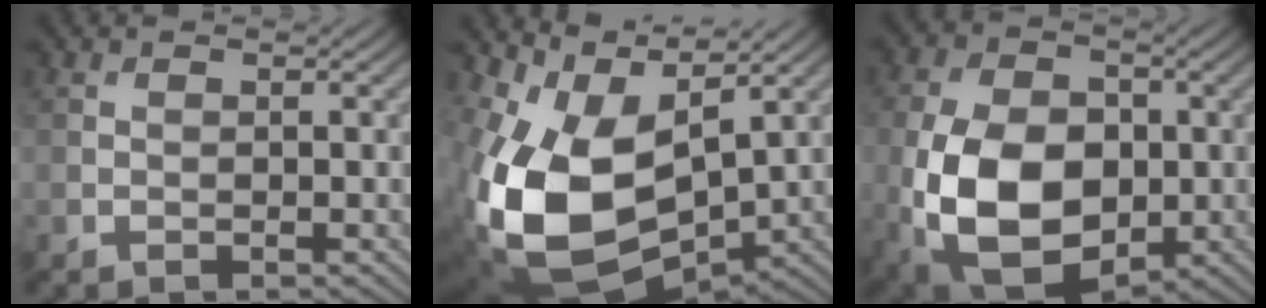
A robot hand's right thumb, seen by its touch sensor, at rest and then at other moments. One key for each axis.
{"total": 13.7, "fx": 0.5, "fy": 8.8, "fz": 10.6, "tx": -0.240, "ty": -0.024, "tz": 0.020}
{"total": 16.1, "fx": -3.5, "fy": 10.7, "fz": 11.5, "tx": -0.250, "ty": -0.029, "tz": -0.059}